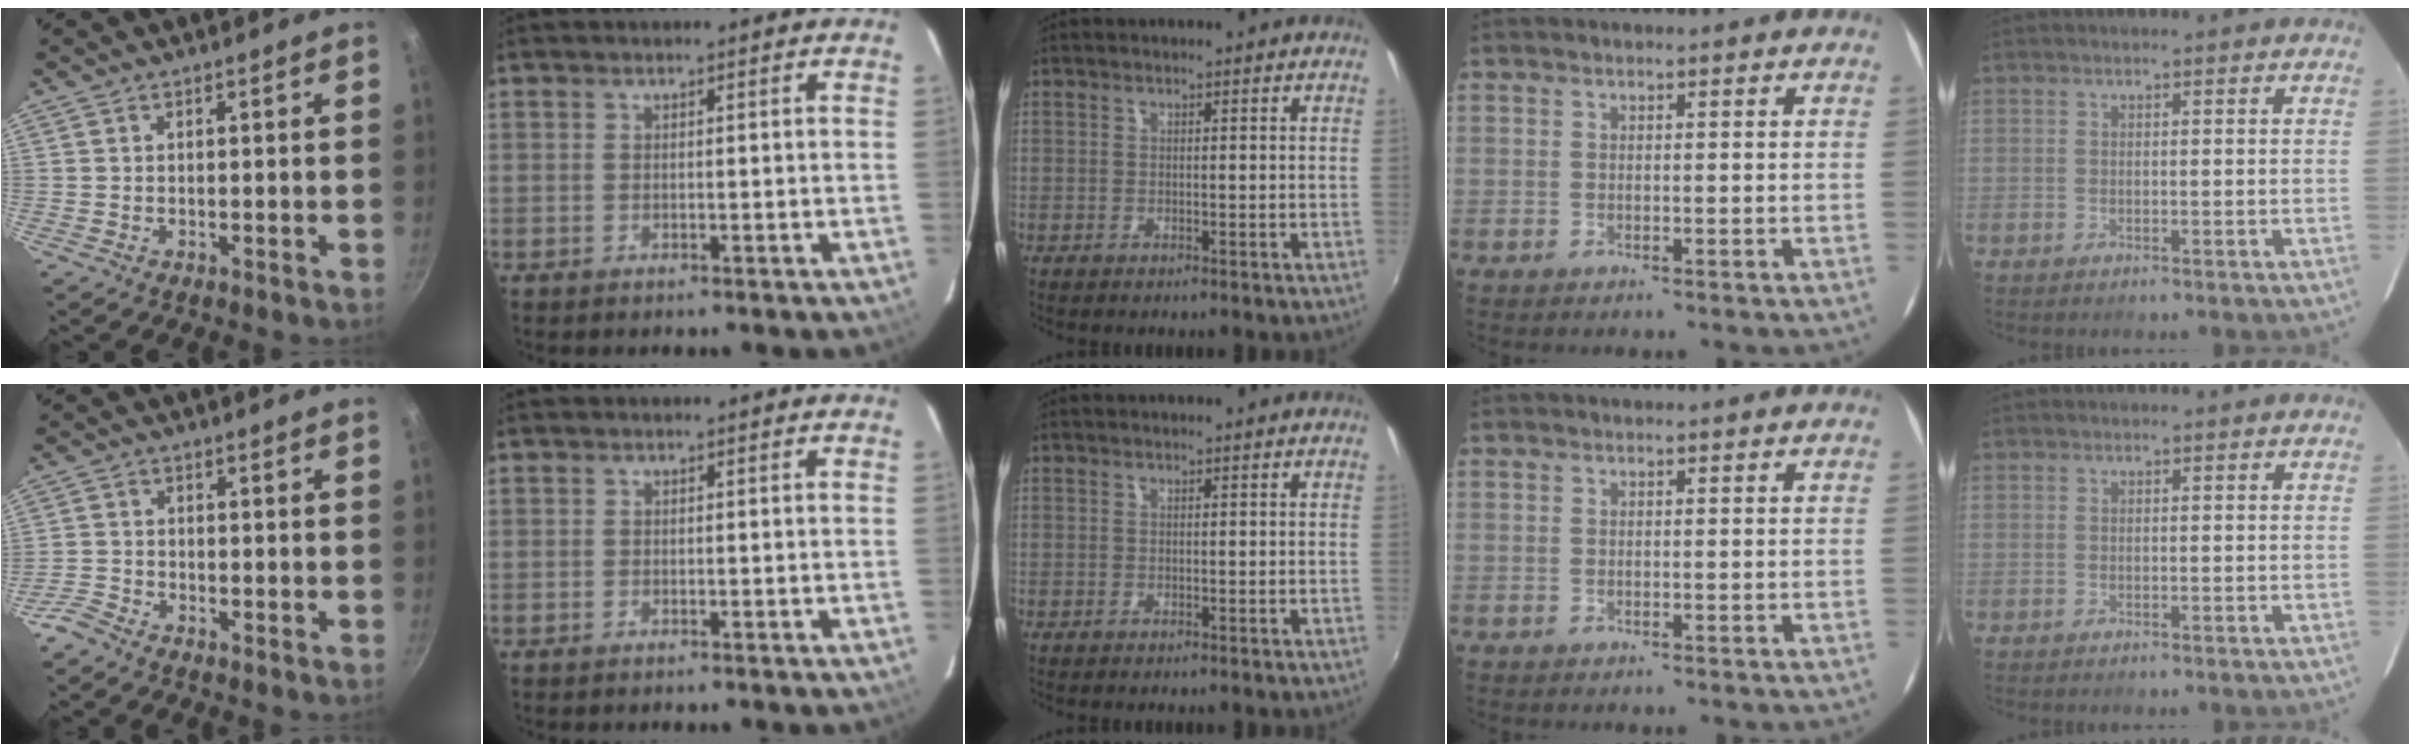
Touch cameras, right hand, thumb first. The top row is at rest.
{"thumb": {"total": 3.0, "force": [-2.7, 1.1, 0.8], "torque": [-0.025, 0.019, -0.062]}}